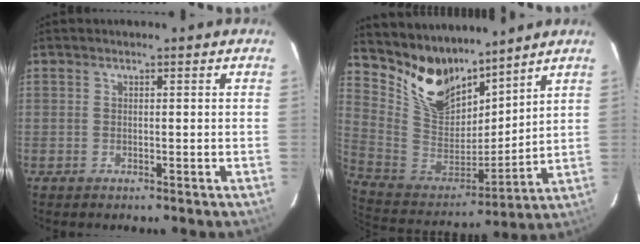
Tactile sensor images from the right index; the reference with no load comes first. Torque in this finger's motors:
{"motor_torque": [0.18, 0.67, 0.19, 0.04]}